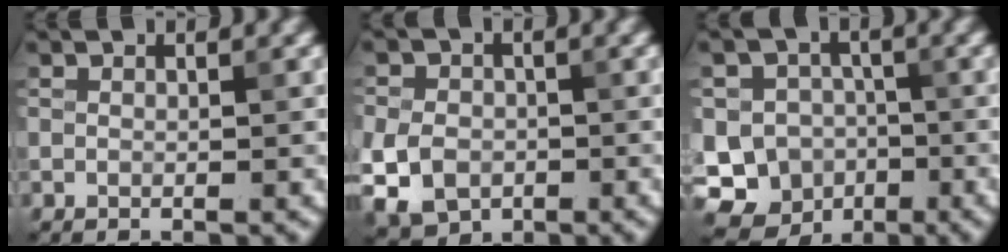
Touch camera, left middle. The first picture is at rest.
{"total": 6.2, "force": [-1.7, 4.9, 3.4], "torque": [-0.070, -0.017, -0.043]}
{"total": 10.6, "force": [-4.1, 9.5, 2.5], "torque": [-0.038, -0.017, -0.086]}